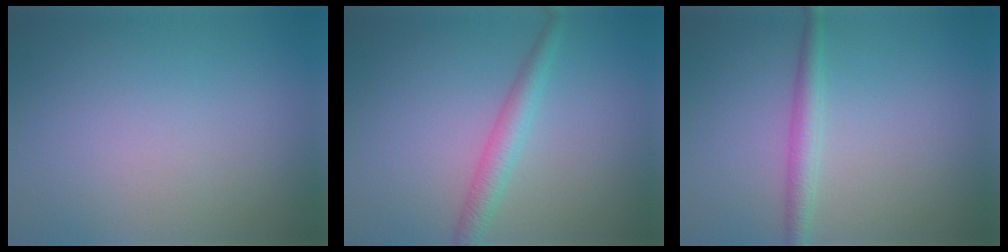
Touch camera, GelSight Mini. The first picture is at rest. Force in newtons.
{"total": 2.6, "press": 2.6, "slide": 0.2}
{"total": 2.2, "press": 2.2, "slide": 0.0}